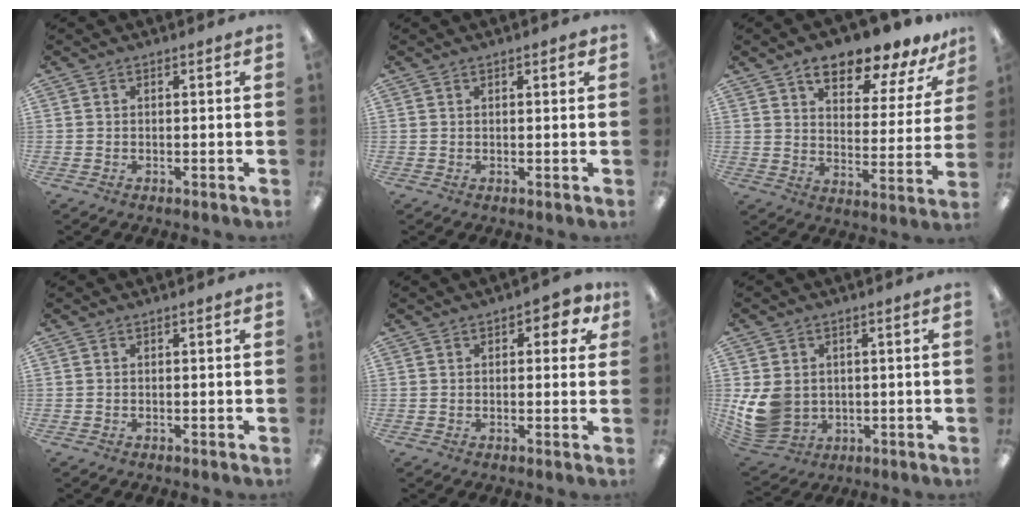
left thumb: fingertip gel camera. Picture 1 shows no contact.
{"total": 1.1, "force": [0.8, 0.4, 0.7], "torque": [-0.005, -0.002, 0.012]}
{"total": 12.0, "force": [9.4, 4.1, 6.2], "torque": [-0.079, -0.061, 0.159]}
{"total": 0.0}
{"total": 4.1, "force": [1.8, 2.3, 3.0], "torque": [-0.037, 0.000, 0.027]}
{"total": 10.2, "force": [0.3, 8.7, 5.3], "torque": [-0.124, 0.001, 0.011]}